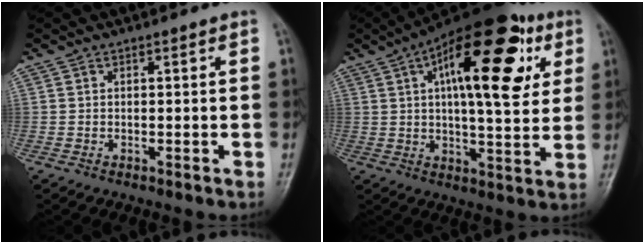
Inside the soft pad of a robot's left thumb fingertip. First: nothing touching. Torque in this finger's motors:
{"motor_torque": [0.79, 0.90, 2.15, -0.62, 0.28]}